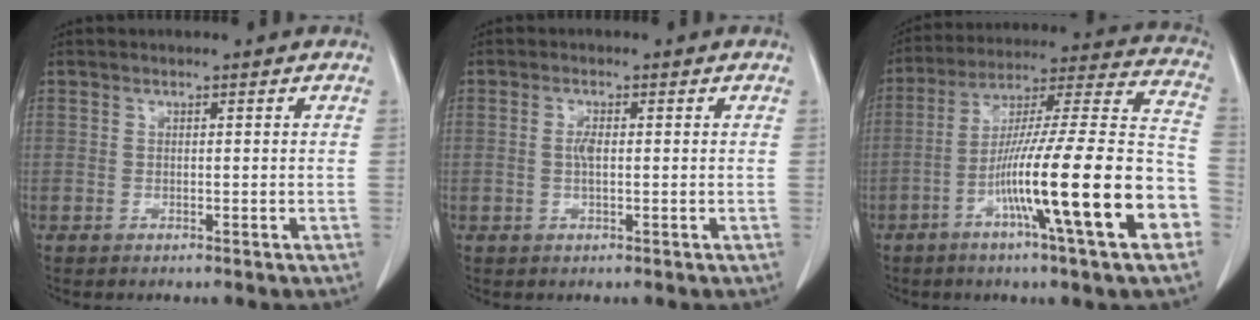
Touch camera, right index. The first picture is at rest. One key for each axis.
{"total": 1.9, "fx": 0.0, "fy": 0.5, "fz": 1.8, "tx": -0.040, "ty": 0.001, "tz": 0.001}
{"total": 23.4, "fx": -8.6, "fy": 0.4, "fz": 21.8, "tx": -0.301, "ty": -0.008, "tz": -0.145}